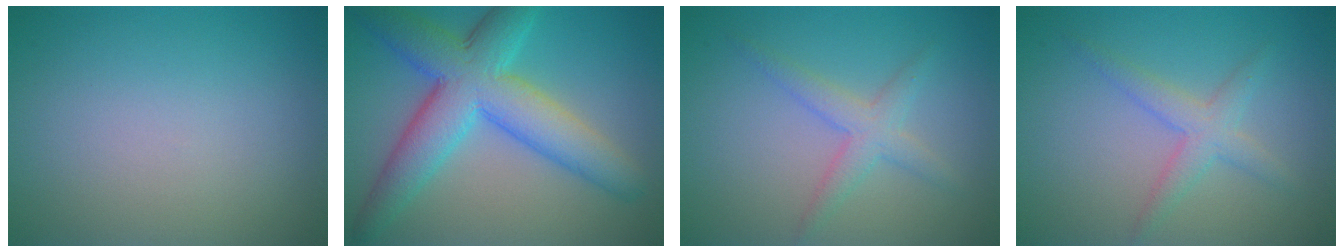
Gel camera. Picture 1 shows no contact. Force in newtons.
{"total": 8.9, "press": 8.9, "slide": 0.1}
{"total": 2.6, "press": 2.6, "slide": 0.1}
{"total": 2.6, "press": 2.6, "slide": 0.1}